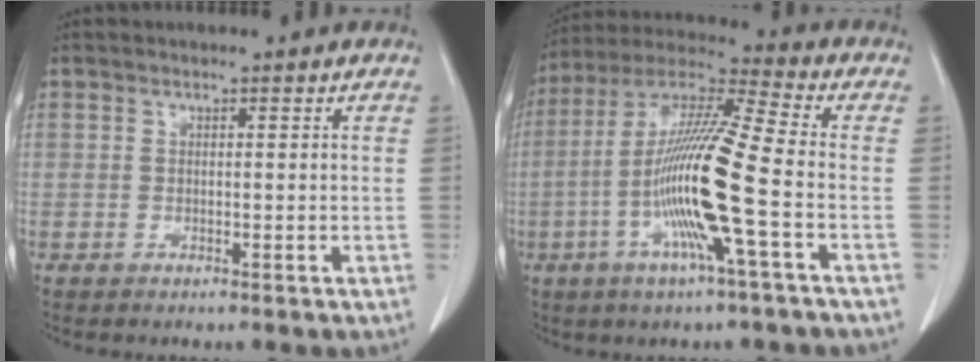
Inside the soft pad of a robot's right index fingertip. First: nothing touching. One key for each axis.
{"total": 15.7, "fx": -3.9, "fy": -0.3, "fz": 15.2, "tx": -0.298, "ty": -0.003, "tz": -0.085}